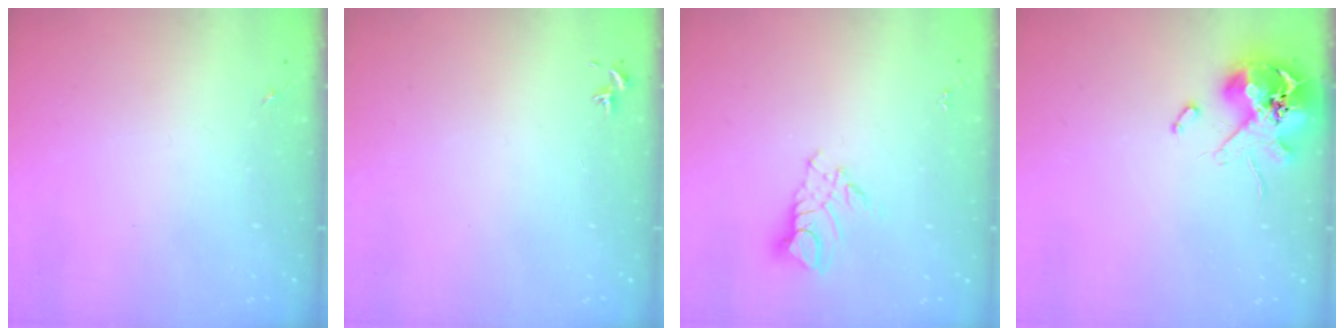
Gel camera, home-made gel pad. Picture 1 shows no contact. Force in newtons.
{"total": 0.7, "press": 0.6, "slide": 0.5}
{"total": 8.9, "press": 8.9, "slide": 0.8}
{"total": 13.9, "press": 13.8, "slide": 2.0}